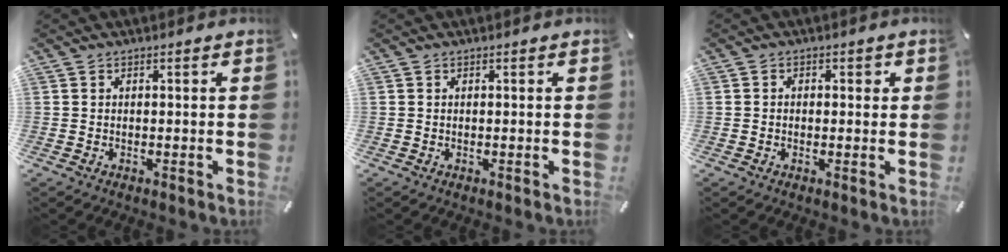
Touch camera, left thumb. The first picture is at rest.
{"total": 0.0}
{"total": 1.7, "force": [-0.4, 1.4, 0.8], "torque": [-0.008, 0.005, -0.012]}